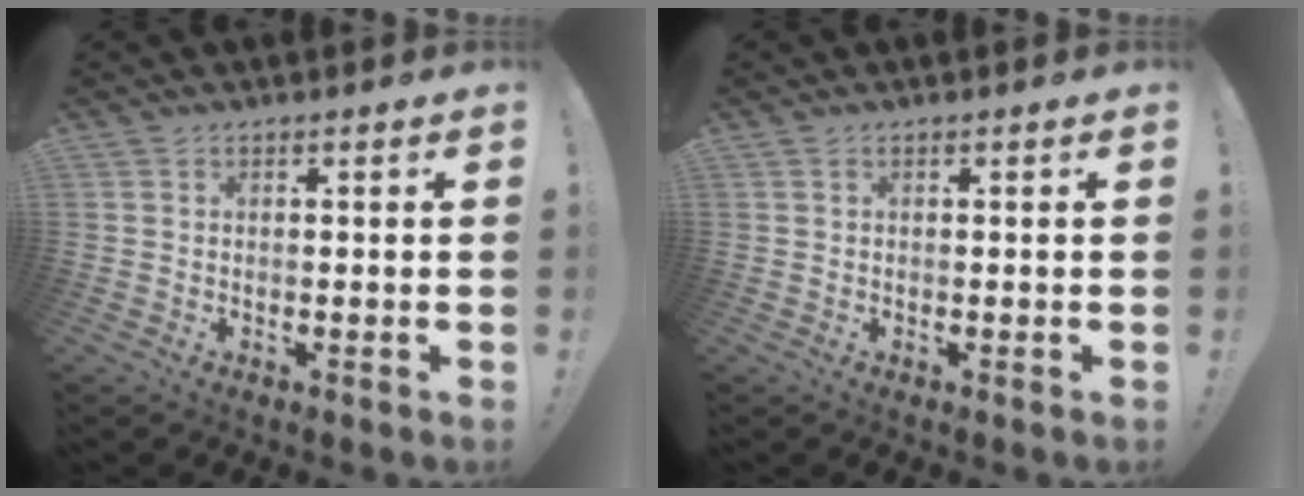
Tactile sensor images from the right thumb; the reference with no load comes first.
{"total": 0.0}